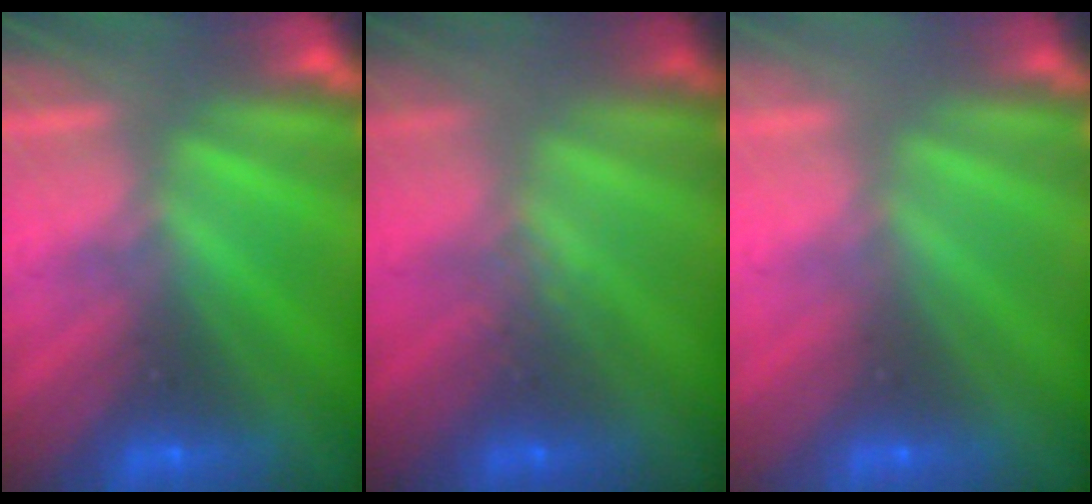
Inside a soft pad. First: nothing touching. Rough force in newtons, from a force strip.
{"total": 2.6}
{"total": 3.4}